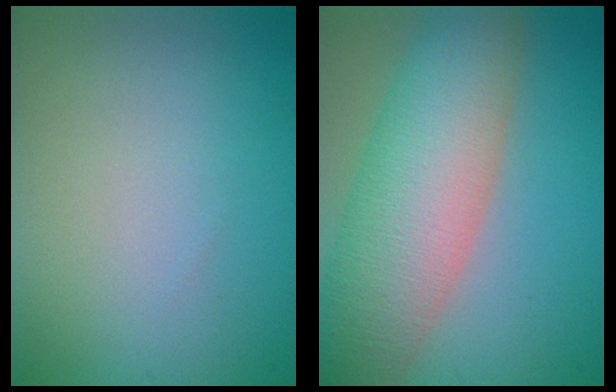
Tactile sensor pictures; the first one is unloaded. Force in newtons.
{"total": 10.5, "press": 10.4, "slide": 0.7}